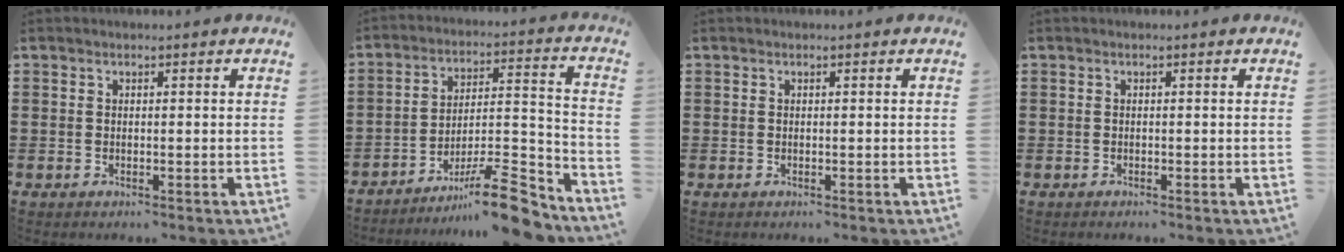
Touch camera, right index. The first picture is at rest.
{"total": 12.8, "force": [-10.0, 2.2, 7.7], "torque": [-0.102, 0.046, -0.177]}
{"total": 0.0}
{"total": 0.0}